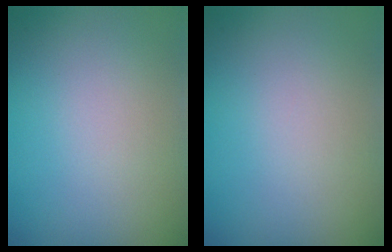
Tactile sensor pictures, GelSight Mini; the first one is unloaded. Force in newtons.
{"total": 0.0}